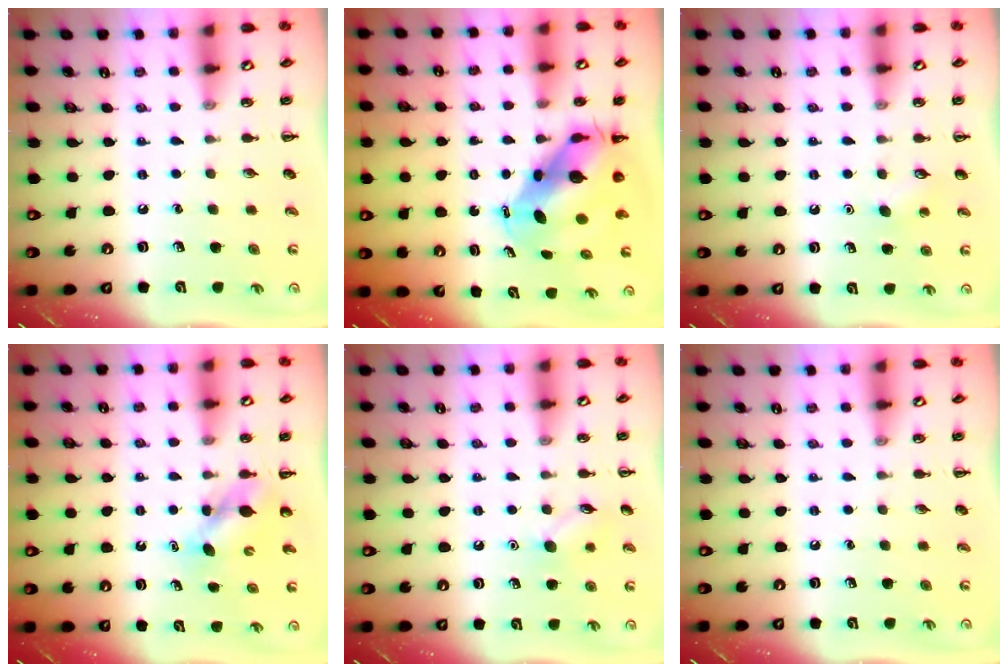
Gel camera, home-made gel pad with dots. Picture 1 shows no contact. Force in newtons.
{"total": 7.7, "press": 7.4, "slide": 2.2}
{"total": 3.4, "press": 3.3, "slide": 0.7}
{"total": 5.2, "press": 5.2, "slide": 0.4}
{"total": 8.7, "press": 8.5, "slide": 1.8}
{"total": 0.0}